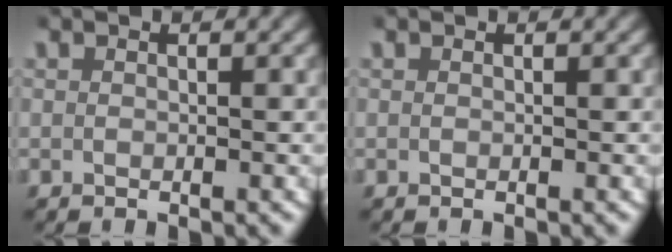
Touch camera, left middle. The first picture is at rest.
{"total": 0.0}